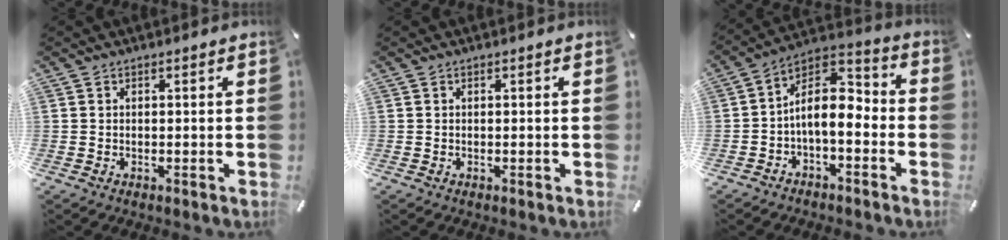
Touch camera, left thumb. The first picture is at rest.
{"total": 0.0}
{"total": 9.8, "force": [-2.7, 6.2, 7.1], "torque": [-0.120, 0.002, -0.051]}